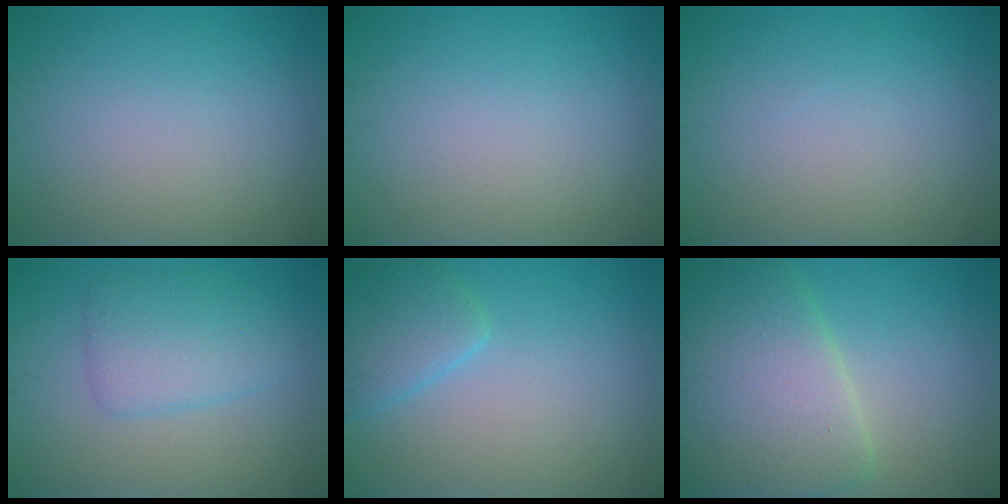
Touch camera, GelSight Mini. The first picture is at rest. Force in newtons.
{"total": 0.0}
{"total": 0.0}
{"total": 3.7, "press": 3.7, "slide": 0.1}
{"total": 3.0, "press": 2.9, "slide": 0.3}
{"total": 8.9, "press": 8.9, "slide": 0.2}